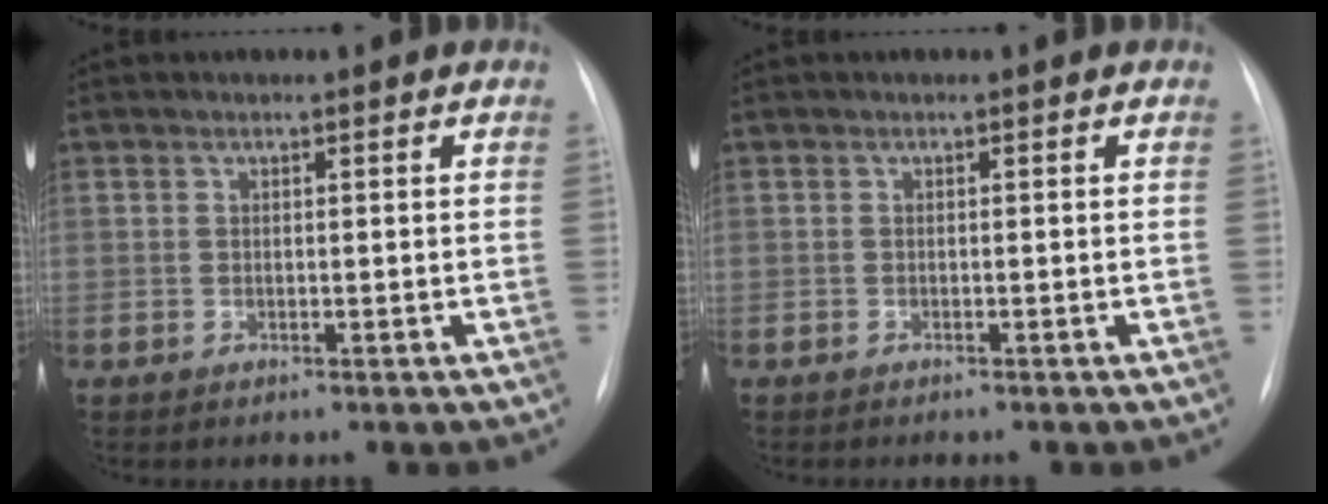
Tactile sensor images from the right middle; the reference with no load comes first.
{"total": 0.6, "force": [-0.6, -0.1, 0.2], "torque": [-0.009, -0.003, -0.011]}